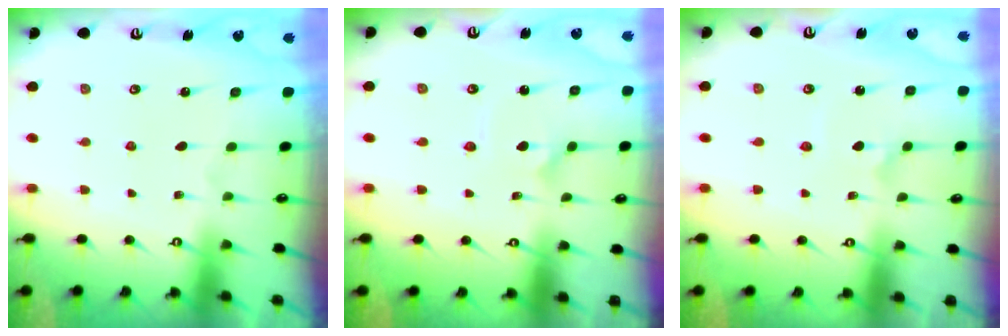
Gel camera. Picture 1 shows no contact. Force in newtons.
{"total": 2.4, "press": 2.4, "slide": 0.1}
{"total": 1.4, "press": 1.4, "slide": 0.4}